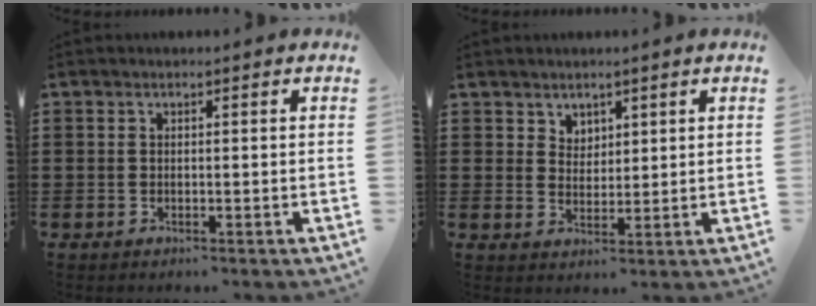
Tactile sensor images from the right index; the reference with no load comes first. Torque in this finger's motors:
{"motor_torque": [-0.03, 0.03, 0.01, 0.00]}